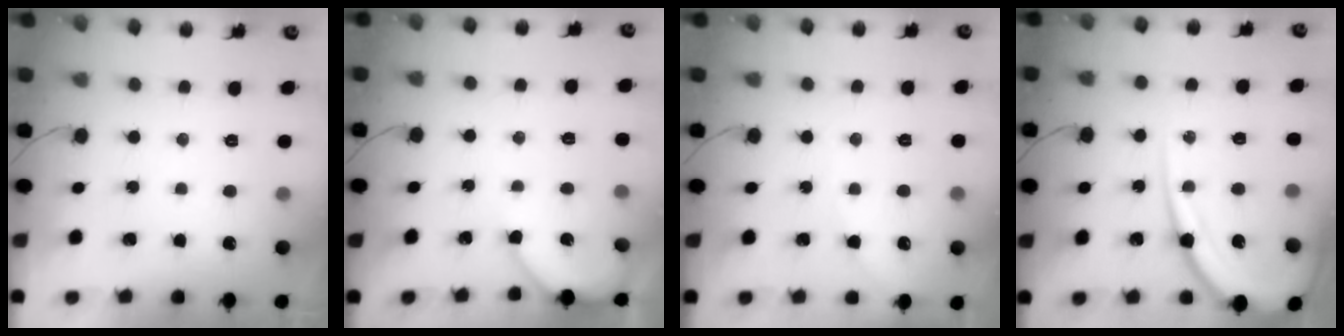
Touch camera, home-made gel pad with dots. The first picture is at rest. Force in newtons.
{"total": 4.4, "press": 4.4, "slide": 0.3}
{"total": 4.0, "press": 4.0, "slide": 0.6}
{"total": 16.7, "press": 16.6, "slide": 1.8}